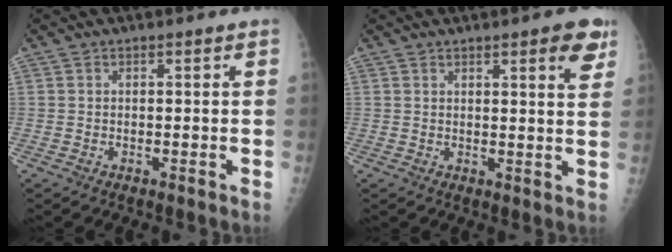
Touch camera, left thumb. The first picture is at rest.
{"total": 5.8, "force": [3.3, 1.2, 4.7], "torque": [-0.048, -0.014, 0.036]}